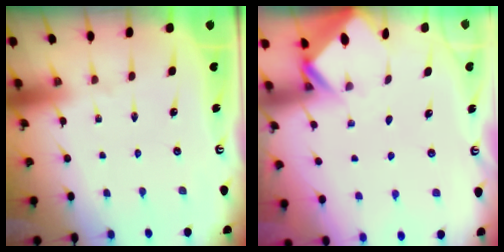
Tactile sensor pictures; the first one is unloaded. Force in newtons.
{"total": 2.7, "press": 2.7, "slide": 0.1}